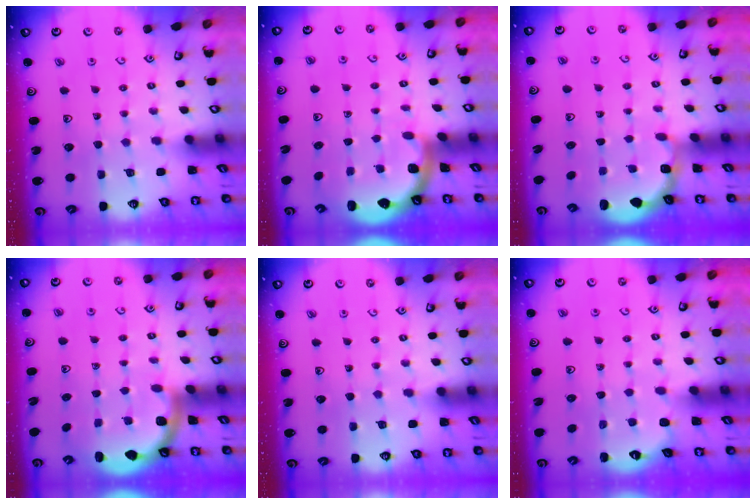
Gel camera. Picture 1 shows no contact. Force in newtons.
{"total": 1.2, "press": 1.2, "slide": 0.1}
{"total": 1.7, "press": 1.5, "slide": 0.7}
{"total": 1.8, "press": 1.8, "slide": 0.1}
{"total": 0.0}
{"total": 1.5, "press": 1.0, "slide": 1.1}